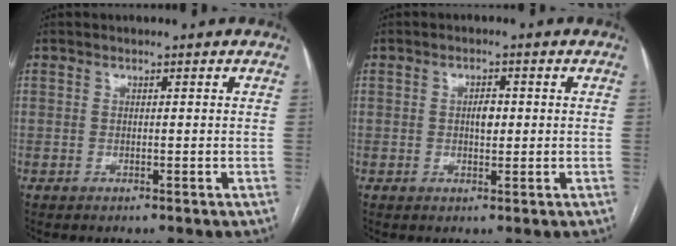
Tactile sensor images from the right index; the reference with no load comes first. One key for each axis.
{"total": 2.3, "fx": 0.1, "fy": 1.1, "fz": 2.0, "tx": -0.032, "ty": 0.003, "tz": 0.002}